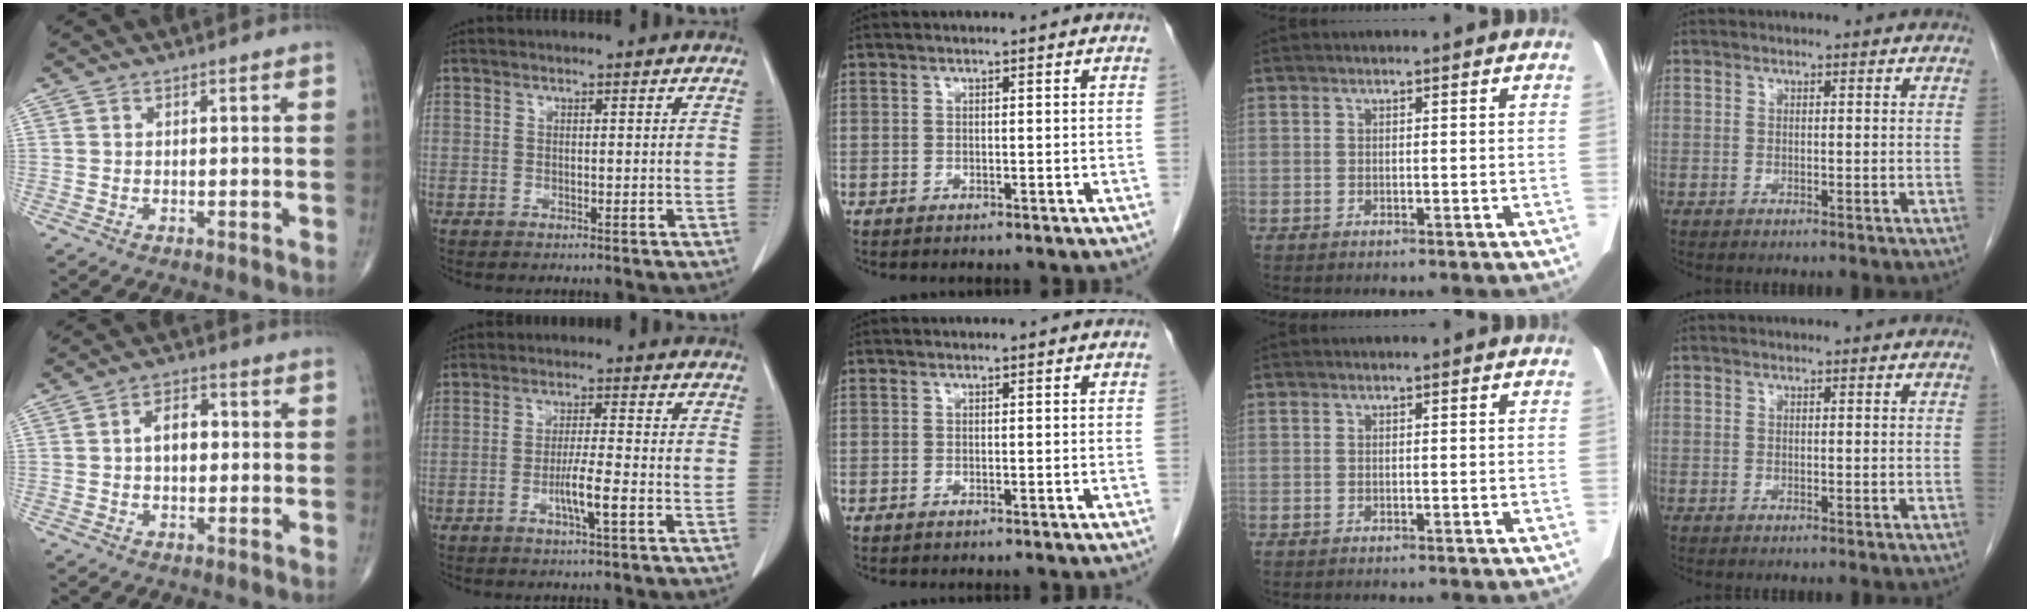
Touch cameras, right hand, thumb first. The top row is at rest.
{"thumb": {"total": 5.4, "force": [0.3, 3.4, 4.2], "torque": [-0.056, 0.014, -0.002]}, "index": {"total": 4.7, "force": [-1.8, -0.1, 4.4], "torque": [-0.077, -0.005, -0.033]}}